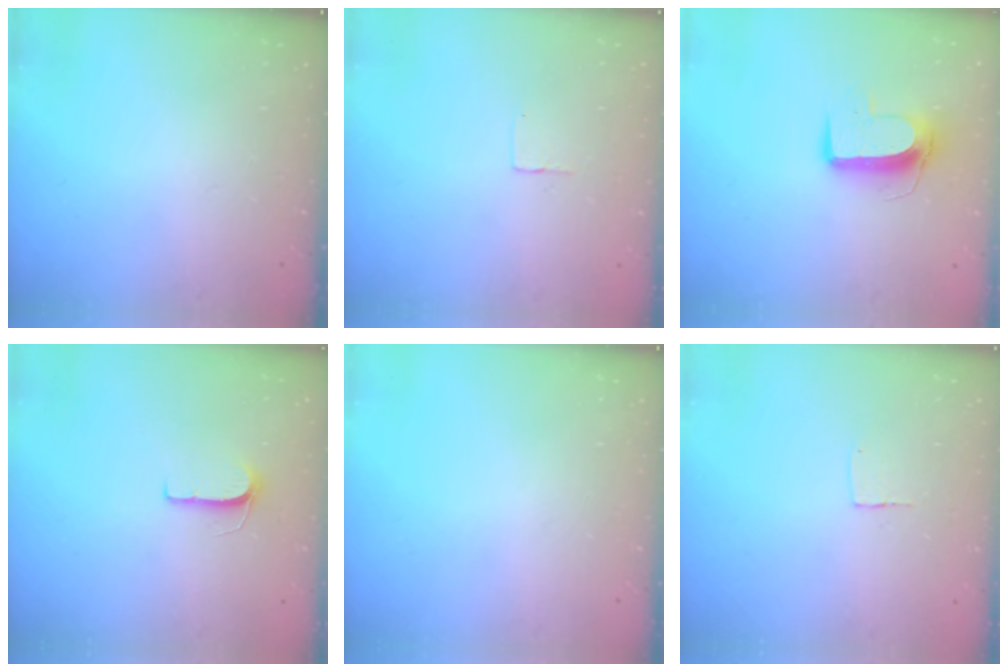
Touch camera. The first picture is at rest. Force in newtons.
{"total": 2.5, "press": 2.5, "slide": 0.1}
{"total": 10.2, "press": 10.2, "slide": 0.4}
{"total": 6.1, "press": 6.1, "slide": 0.5}
{"total": 0.0}
{"total": 3.7, "press": 3.7, "slide": 0.1}